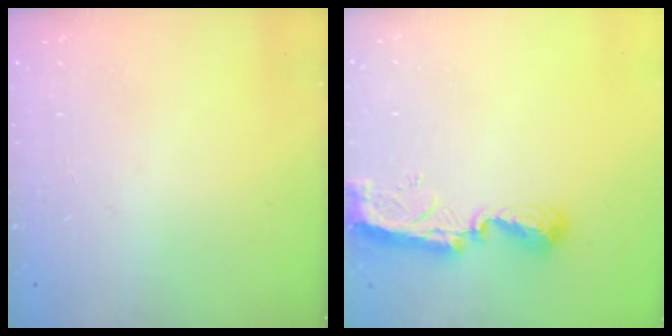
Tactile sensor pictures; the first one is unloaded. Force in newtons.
{"total": 9.0, "press": 9.0, "slide": 0.5}